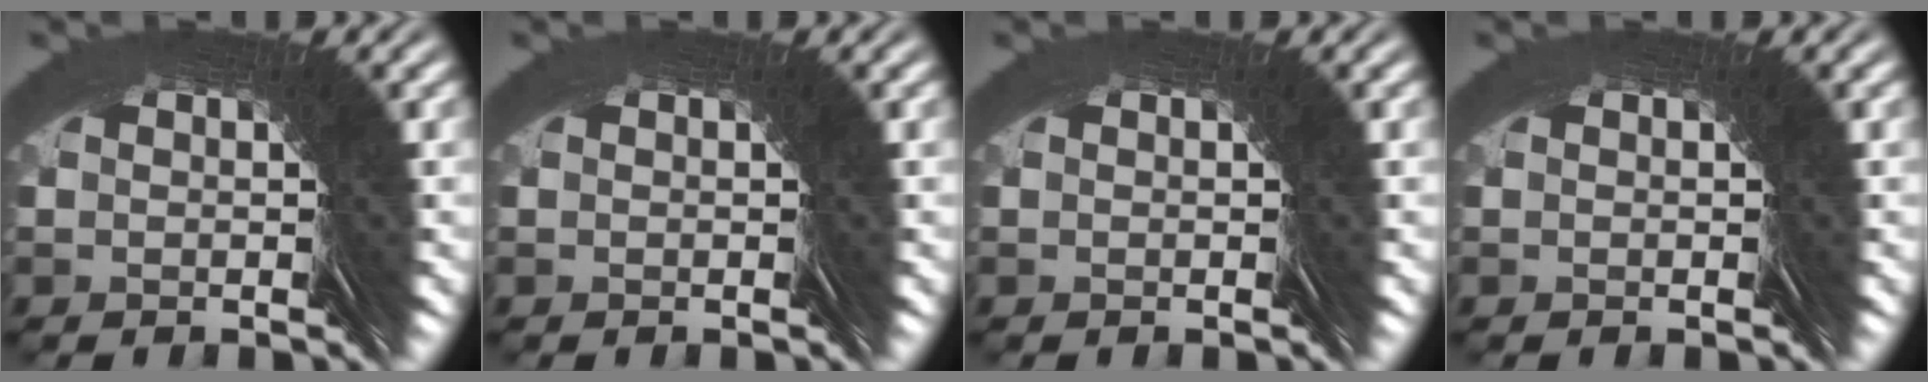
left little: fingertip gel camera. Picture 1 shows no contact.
{"total": 0.0}
{"total": 0.0}
{"total": 0.0}